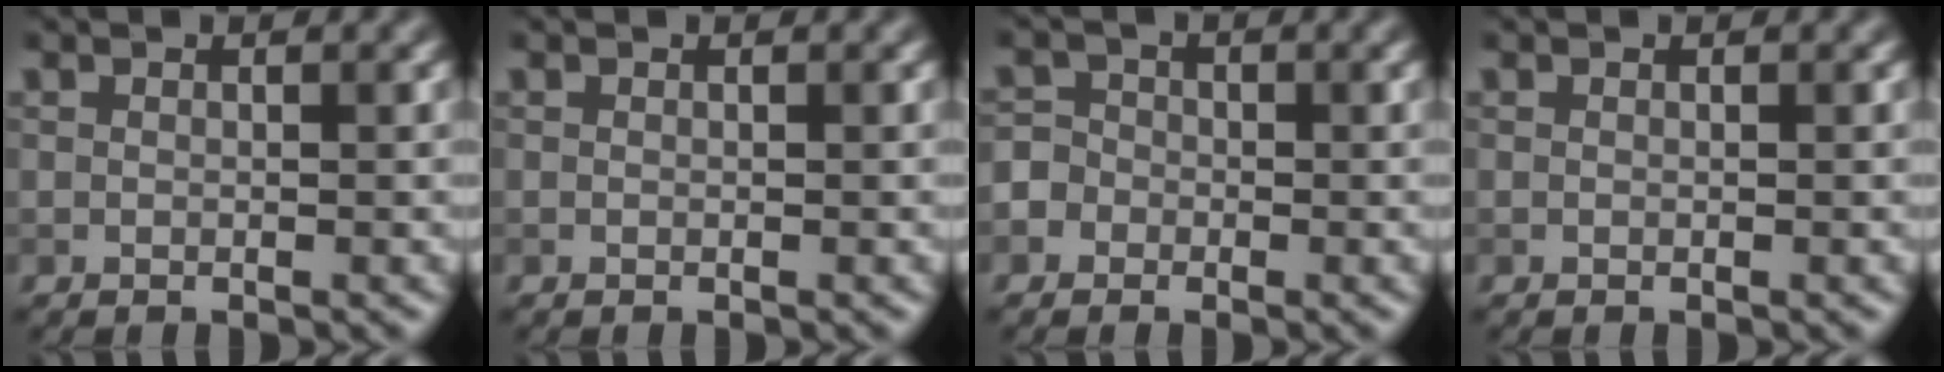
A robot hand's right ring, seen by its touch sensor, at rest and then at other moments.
{"total": 0.0}
{"total": 3.5, "force": [-1.5, 3.1, 0.8], "torque": [0.008, 0.009, -0.050]}
{"total": 0.0}